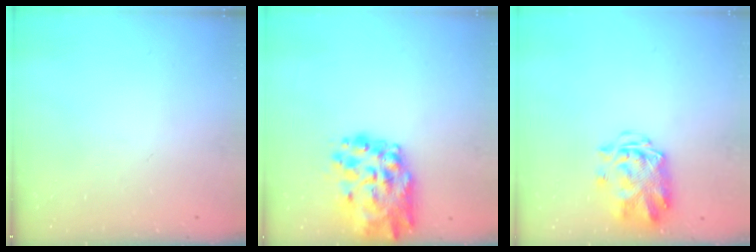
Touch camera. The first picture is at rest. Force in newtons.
{"total": 16.6, "press": 15.4, "slide": 6.0}
{"total": 3.8, "press": 3.4, "slide": 1.8}